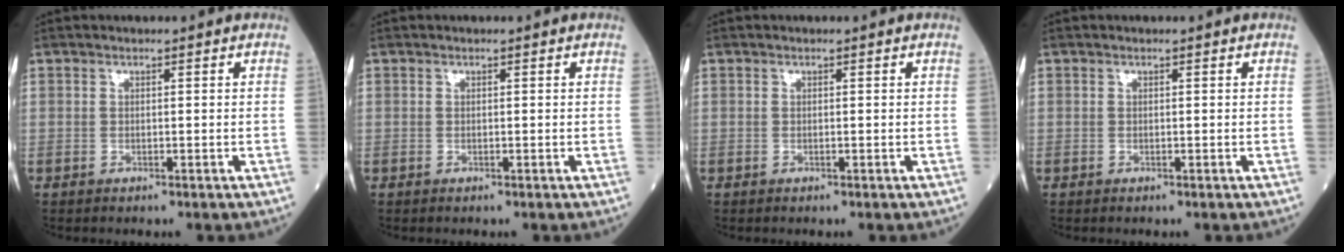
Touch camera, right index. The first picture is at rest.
{"total": 0.0}
{"total": 0.0}
{"total": 0.0}